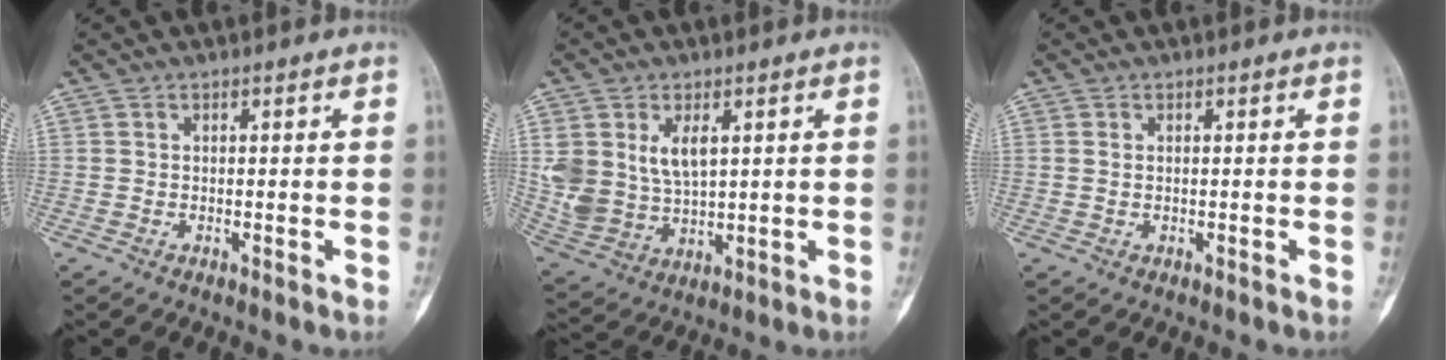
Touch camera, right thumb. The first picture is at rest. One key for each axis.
{"total": 10.2, "fx": 3.1, "fy": 6.4, "fz": 7.3, "tx": -0.135, "ty": -0.012, "tz": 0.077}
{"total": 0.7, "fx": 0.2, "fy": 0.4, "fz": 0.5, "tx": -0.014, "ty": 0.002, "tz": 0.006}